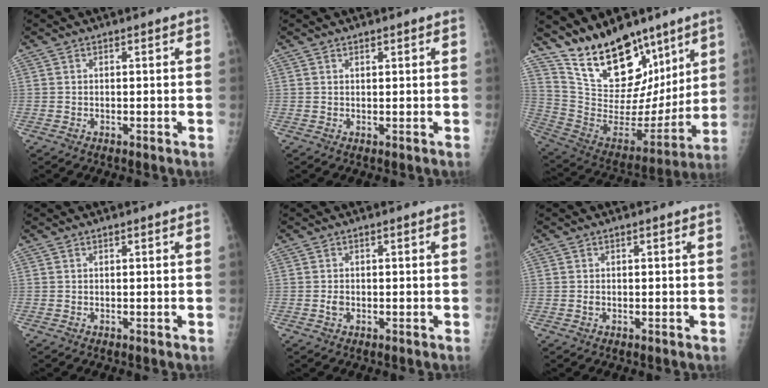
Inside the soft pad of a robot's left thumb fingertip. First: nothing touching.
{"total": 0.8, "force": [0.6, 0.3, 0.4], "torque": [-0.004, -0.003, 0.010]}
{"total": 21.6, "force": [14.9, 10.7, 11.4], "torque": [-0.134, -0.077, 0.263]}
{"total": 0.0}
{"total": 1.5, "force": [-0.4, 1.1, 0.9], "torque": [-0.013, 0.004, -0.007]}
{"total": 0.6, "force": [-0.1, 0.4, 0.5], "torque": [-0.006, 0.001, -0.002]}